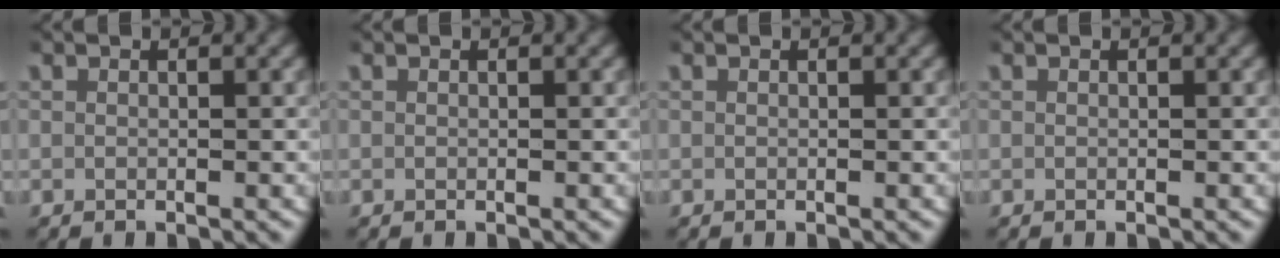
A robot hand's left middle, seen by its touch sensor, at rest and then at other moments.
{"total": 0.0}
{"total": 0.0}
{"total": 0.0}